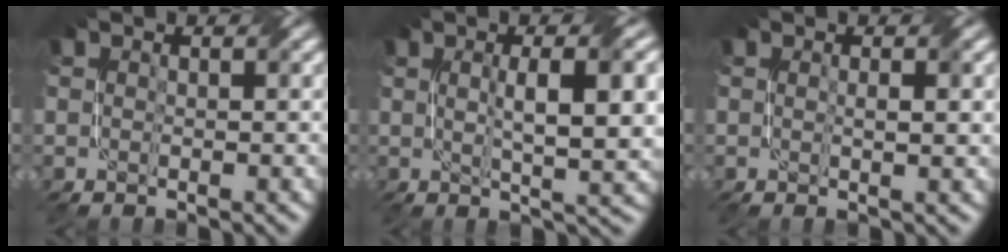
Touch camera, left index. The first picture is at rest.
{"total": 7.3, "force": [1.1, 1.8, 7.0], "torque": [-0.093, 0.006, 0.019]}
{"total": 1.5, "force": [0.2, 0.1, 1.5], "torque": [-0.025, 0.000, 0.003]}